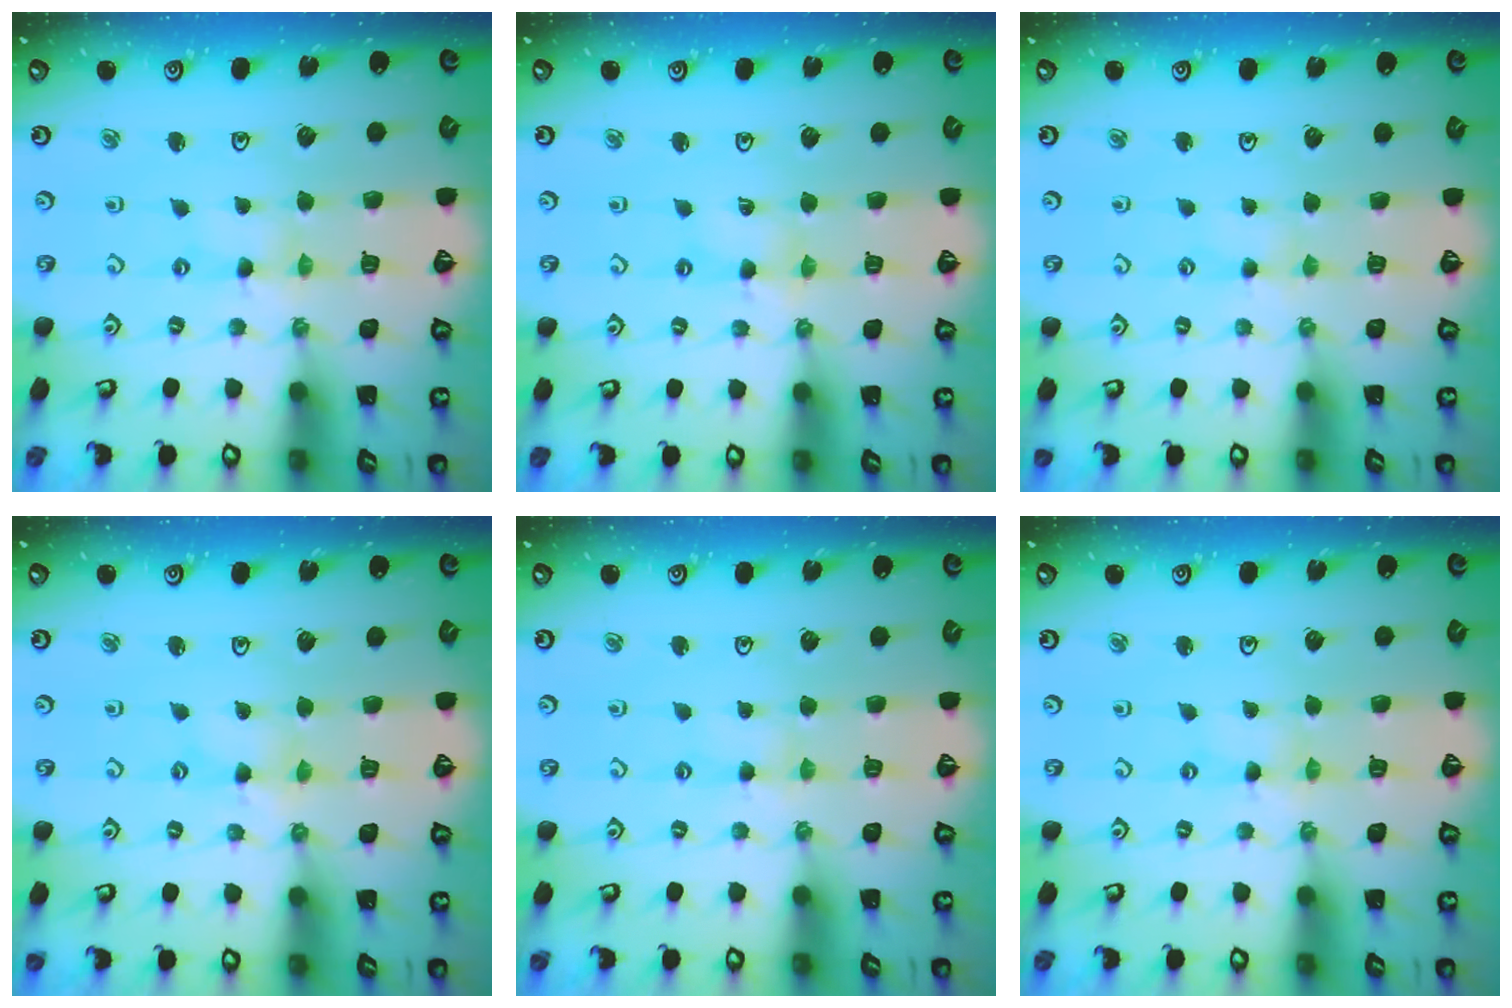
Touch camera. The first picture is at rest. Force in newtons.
{"total": 1.6, "press": 1.6, "slide": 0.3}
{"total": 2.1, "press": 2.1, "slide": 0.2}
{"total": 1.2, "press": 1.2, "slide": 0.3}
{"total": 1.4, "press": 1.4, "slide": 0.3}
{"total": 0.0}